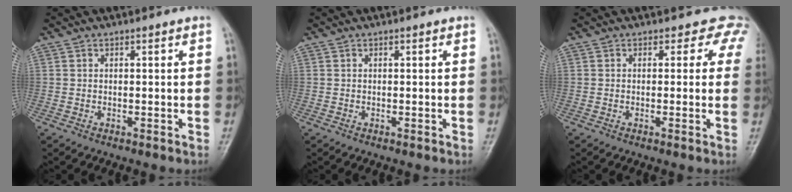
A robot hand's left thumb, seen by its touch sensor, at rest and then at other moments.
{"total": 0.0}
{"total": 3.8, "force": [2.5, 2.8, 0.5], "torque": [0.029, -0.007, -0.002]}